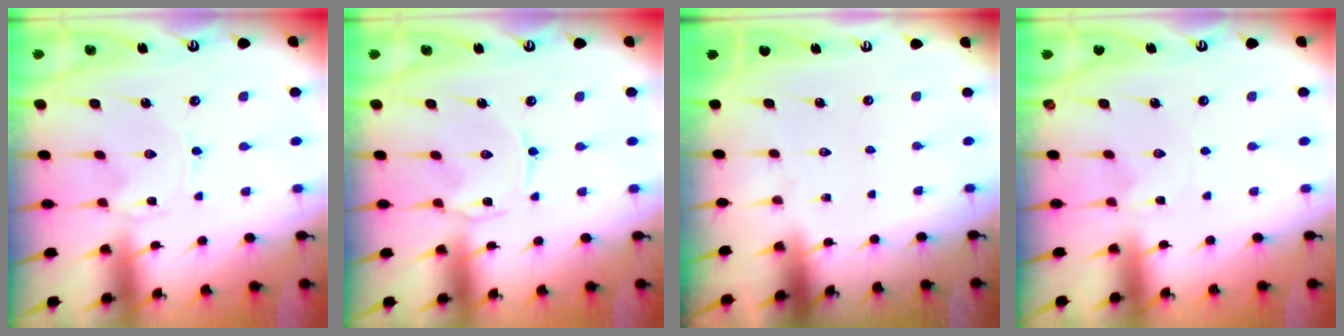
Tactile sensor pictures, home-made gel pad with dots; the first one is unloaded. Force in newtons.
{"total": 1.1, "press": 1.1, "slide": 0.2}
{"total": 0.0}
{"total": 0.7, "press": 0.7, "slide": 0.1}